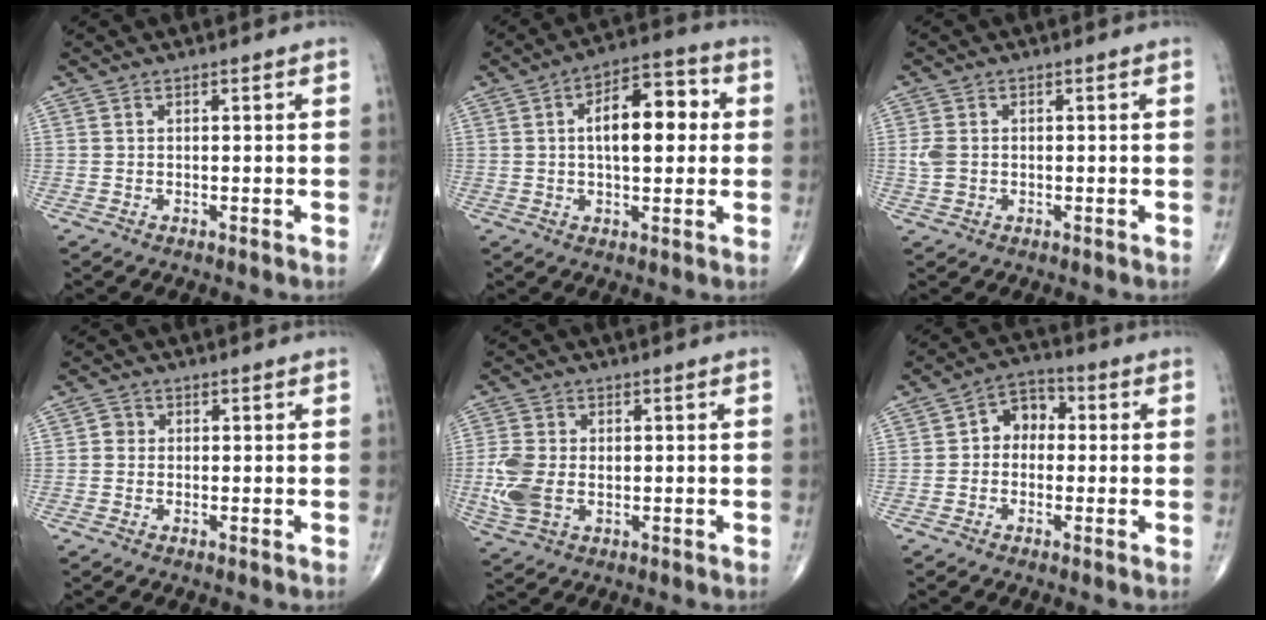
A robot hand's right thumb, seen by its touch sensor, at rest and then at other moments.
{"total": 12.1, "force": [1.6, 5.9, 10.4], "torque": [-0.134, 0.022, 0.018]}
{"total": 2.9, "force": [-0.1, 2.2, 1.9], "torque": [-0.044, 0.003, -0.001]}
{"total": 1.5, "force": [0.0, 1.4, 0.5], "torque": [0.001, 0.004, -0.006]}
{"total": 8.0, "force": [-0.7, 5.3, 5.9], "torque": [-0.141, 0.002, -0.011]}
{"total": 6.3, "force": [0.1, 4.9, 3.9], "torque": [-0.032, 0.026, -0.012]}